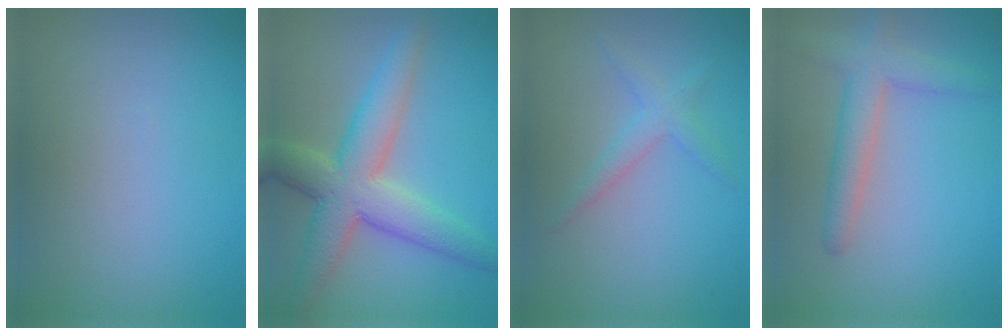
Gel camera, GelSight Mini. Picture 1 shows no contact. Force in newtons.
{"total": 7.0, "press": 7.0, "slide": 0.2}
{"total": 1.9, "press": 1.9, "slide": 0.1}
{"total": 3.5, "press": 3.5, "slide": 0.2}